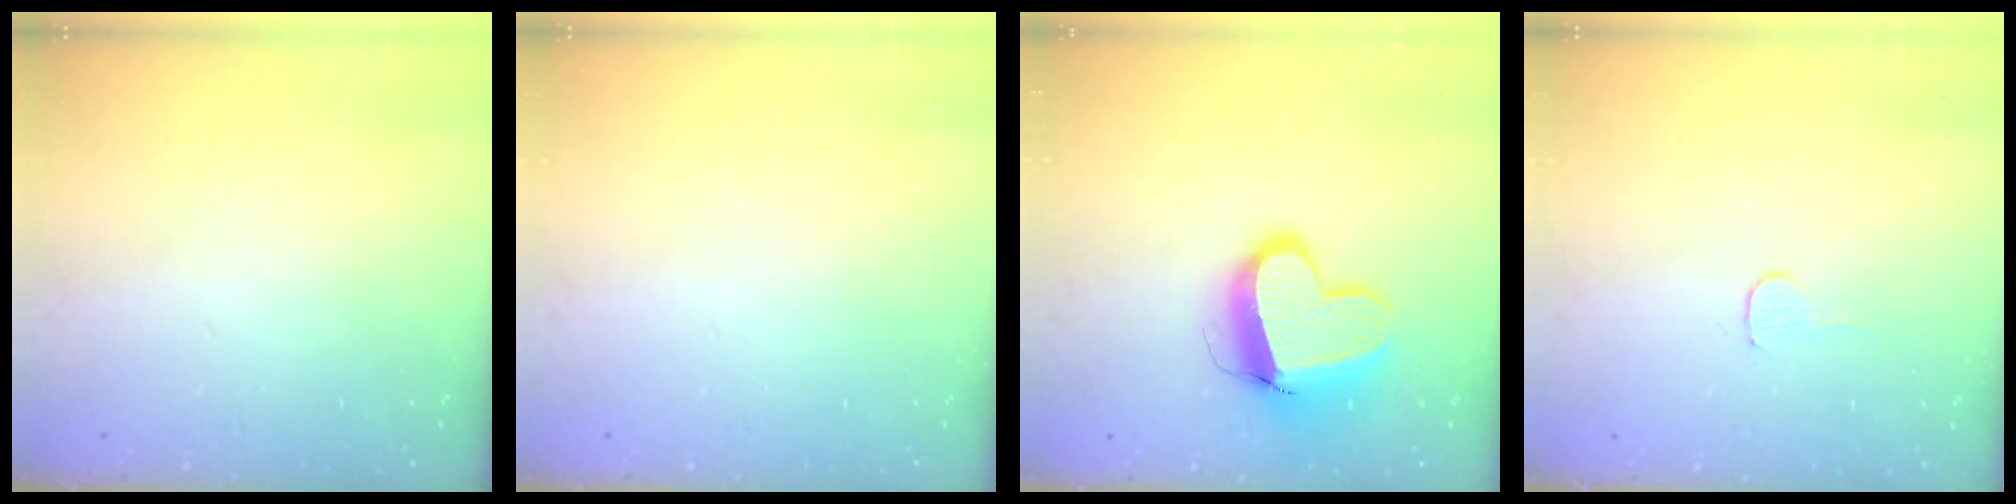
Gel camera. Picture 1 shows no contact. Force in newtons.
{"total": 0.0}
{"total": 13.1, "press": 13.0, "slide": 1.3}
{"total": 3.2, "press": 3.1, "slide": 0.3}